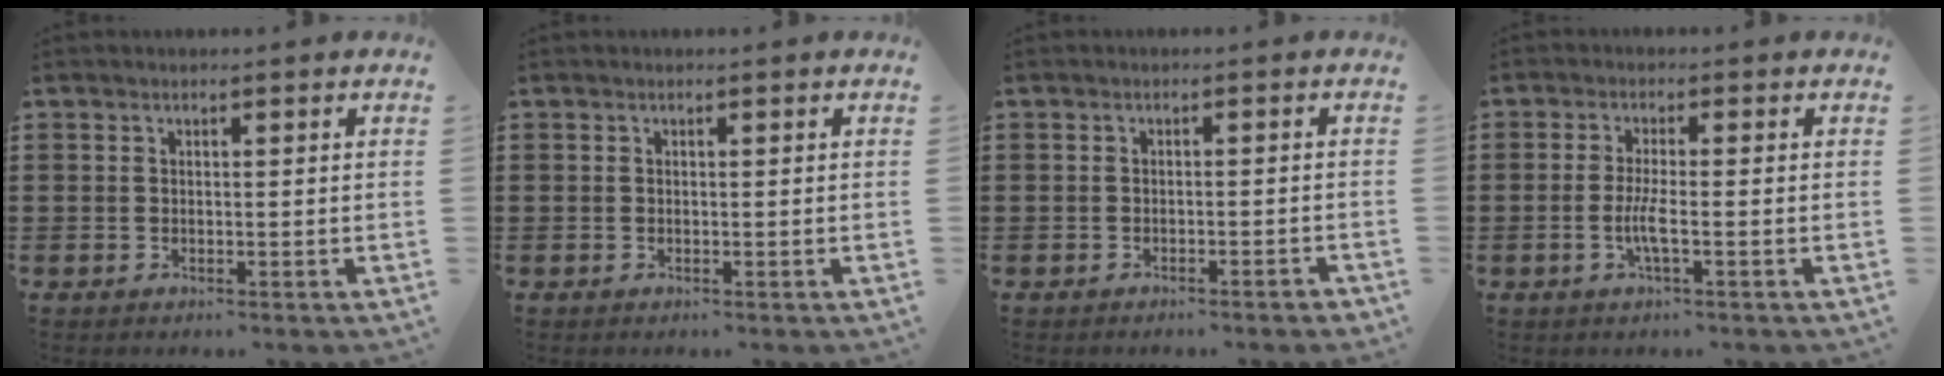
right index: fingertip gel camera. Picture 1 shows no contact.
{"total": 0.0}
{"total": 1.2, "force": [-1.0, 0.0, 0.6], "torque": [-0.011, -0.001, -0.020]}
{"total": 3.7, "force": [-1.1, 0.4, 3.5], "torque": [-0.076, -0.008, -0.026]}